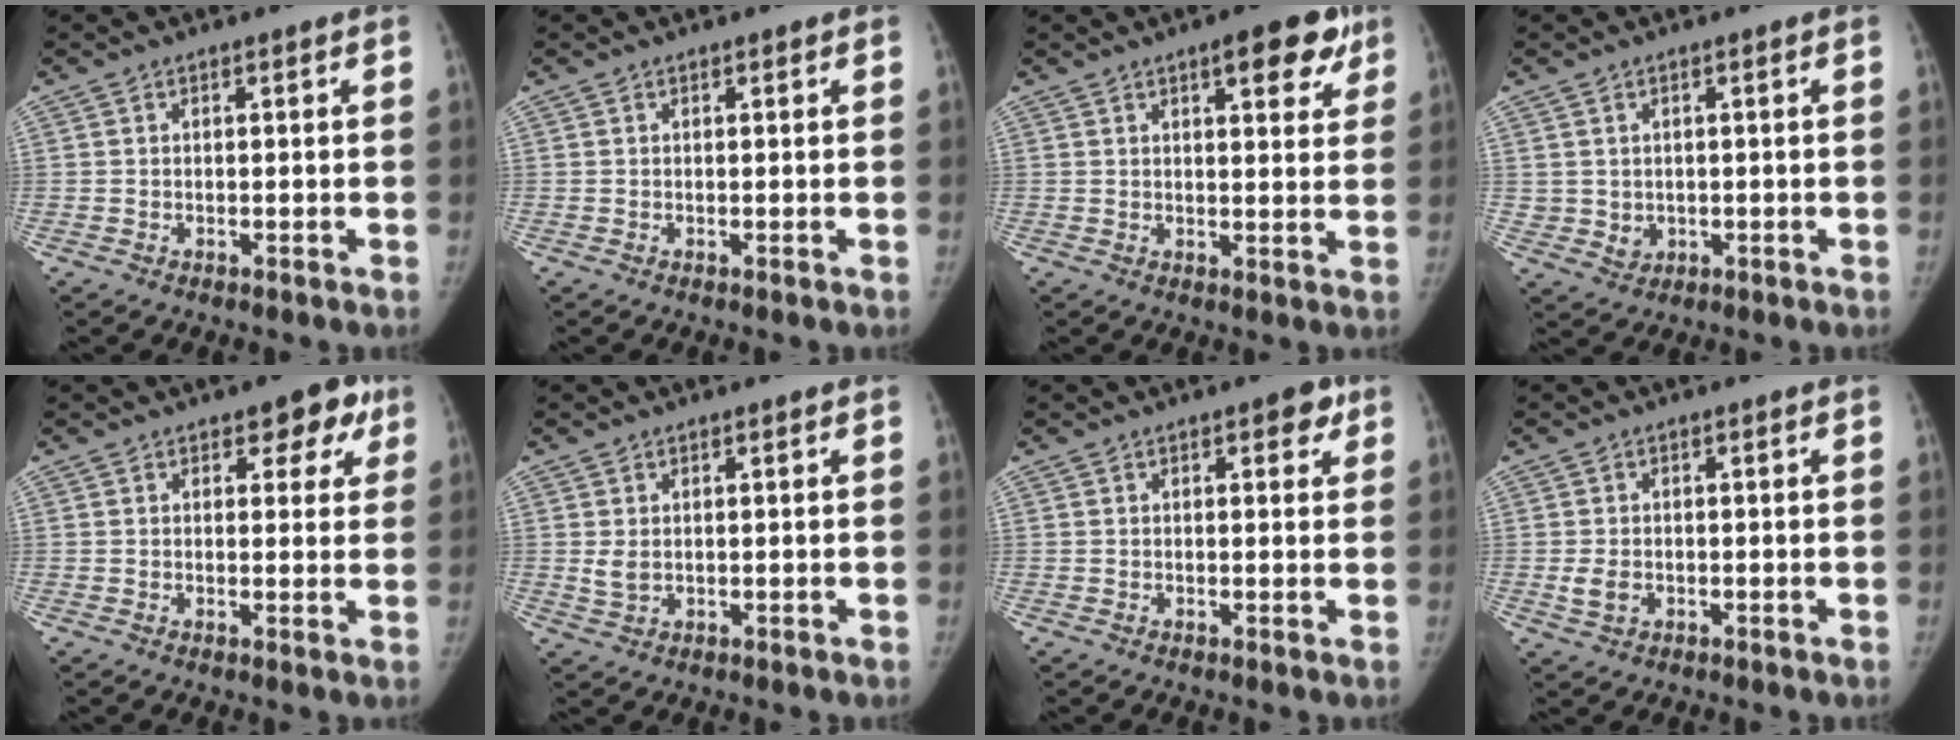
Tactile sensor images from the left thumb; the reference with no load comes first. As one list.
[{"total": 0.0}, {"total": 8.8, "force": [4.9, 3.4, 6.4], "torque": [-0.050, -0.015, 0.059]}, {"total": 2.8, "force": [0.2, 2.6, 1.0], "torque": [-0.010, -0.004, 0.017]}, {"total": 6.0, "force": [3.1, 3.5, 3.8], "torque": [-0.003, -0.006, 0.031]}, {"total": 2.2, "force": [0.4, 1.6, 1.5], "torque": [-0.022, -0.007, 0.014]}, {"total": 3.3, "force": [1.6, 1.6, 2.3], "torque": [-0.008, -0.001, 0.014]}, {"total": 2.9, "force": [-0.7, 2.1, 1.9], "torque": [-0.033, -0.001, -0.008]}]